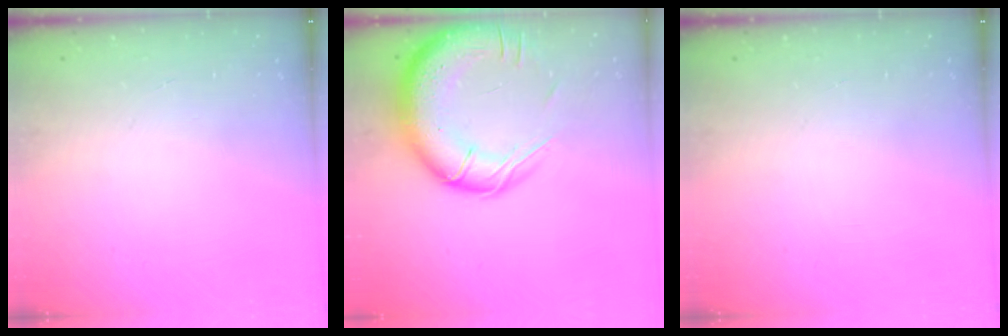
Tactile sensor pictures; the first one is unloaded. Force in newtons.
{"total": 21.5, "press": 20.8, "slide": 5.3}
{"total": 0.0}